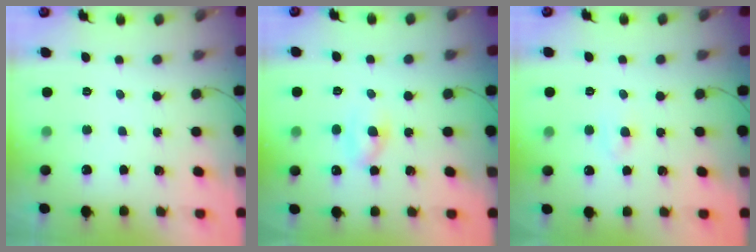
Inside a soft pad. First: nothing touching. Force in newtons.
{"total": 2.7, "press": 2.5, "slide": 1.1}
{"total": 2.8, "press": 2.6, "slide": 0.9}